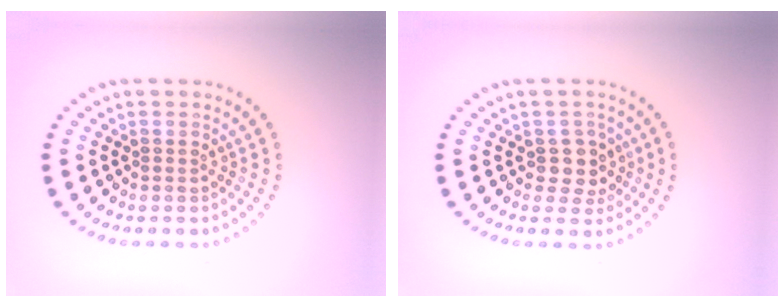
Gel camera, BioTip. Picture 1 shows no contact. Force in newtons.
{"total": 2.4, "press": 2.1, "slide": 1.3}